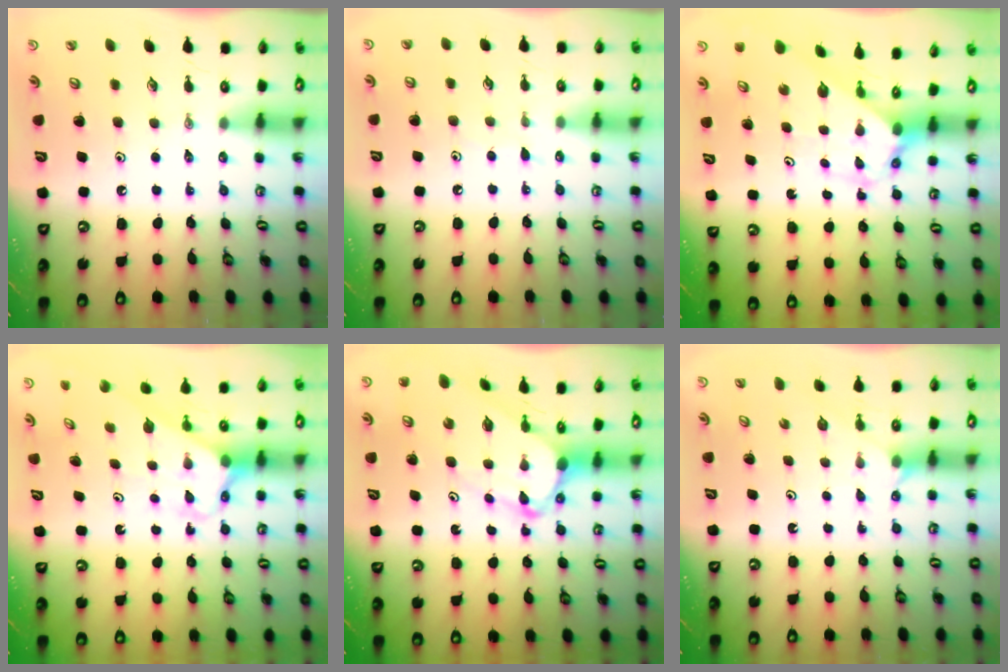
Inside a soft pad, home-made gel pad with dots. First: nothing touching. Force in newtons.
{"total": 4.2, "press": 4.2, "slide": 0.4}
{"total": 2.7, "press": 2.7, "slide": 0.2}
{"total": 2.7, "press": 2.7, "slide": 0.1}
{"total": 4.4, "press": 4.3, "slide": 0.4}
{"total": 2.0, "press": 1.9, "slide": 0.4}